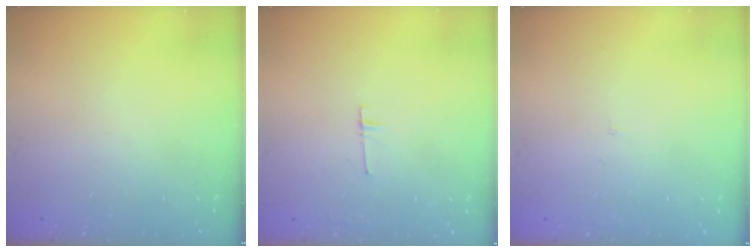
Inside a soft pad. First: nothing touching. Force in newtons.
{"total": 4.5, "press": 4.5, "slide": 0.4}
{"total": 2.0, "press": 2.0, "slide": 0.1}